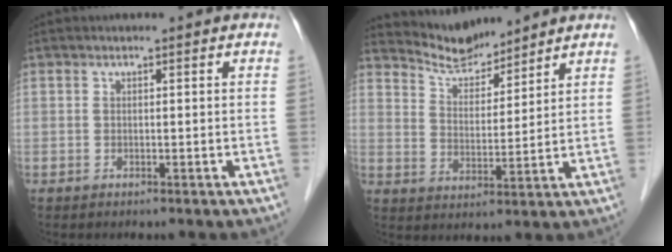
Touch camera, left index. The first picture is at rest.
{"total": 6.9, "force": [6.8, 1.0, 0.6], "torque": [-0.022, 0.010, 0.131]}